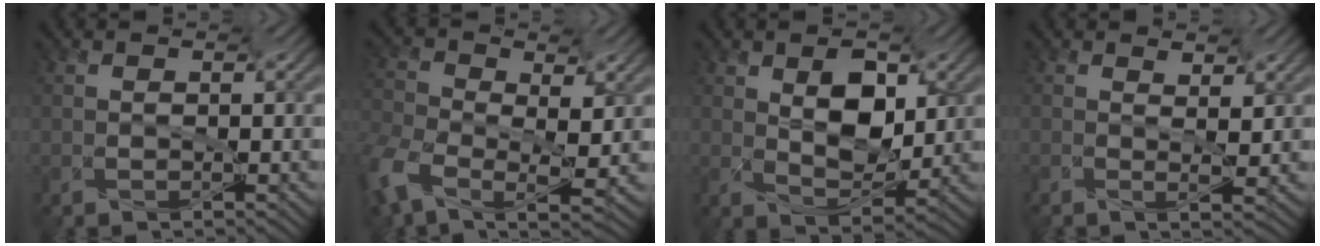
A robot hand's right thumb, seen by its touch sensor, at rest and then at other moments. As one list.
[{"total": 9.4, "force": [-1.4, 6.6, 6.6], "torque": [-0.180, -0.010, -0.018]}, {"total": 7.0, "force": [1.1, 3.7, 5.9], "torque": [-0.104, -0.002, 0.018]}, {"total": 1.6, "force": [0.9, 0.1, 1.3], "torque": [-0.030, -0.006, 0.005]}]